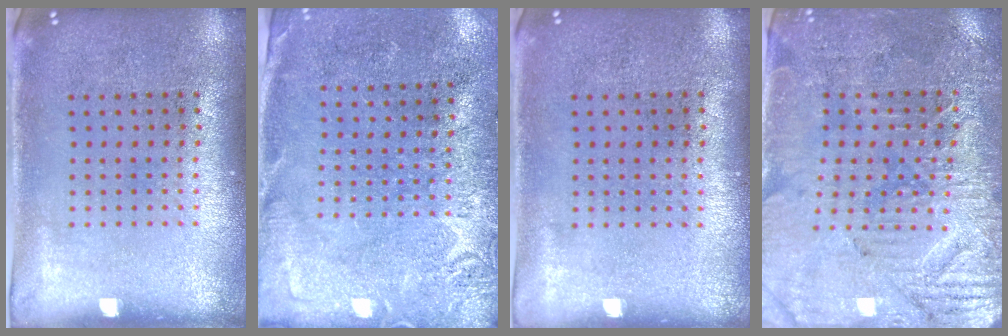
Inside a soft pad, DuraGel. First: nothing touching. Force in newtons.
{"total": 2.7, "press": 2.6, "slide": 0.9}
{"total": 0.0}
{"total": 3.4, "press": 3.4, "slide": 0.6}